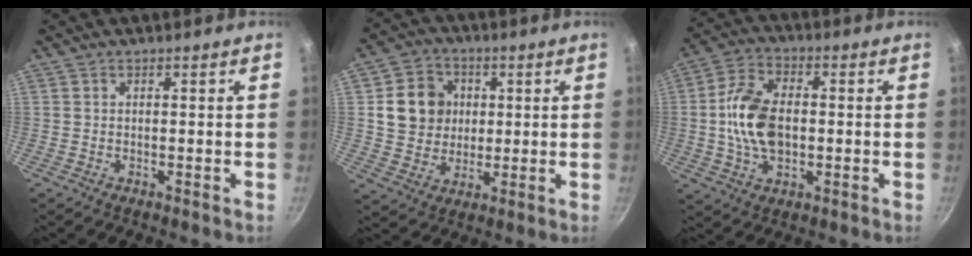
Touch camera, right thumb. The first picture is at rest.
{"total": 10.8, "force": [1.9, 9.6, 4.5], "torque": [-0.046, 0.007, 0.031]}
{"total": 12.5, "force": [-0.4, 7.8, 9.7], "torque": [-0.172, 0.021, -0.016]}